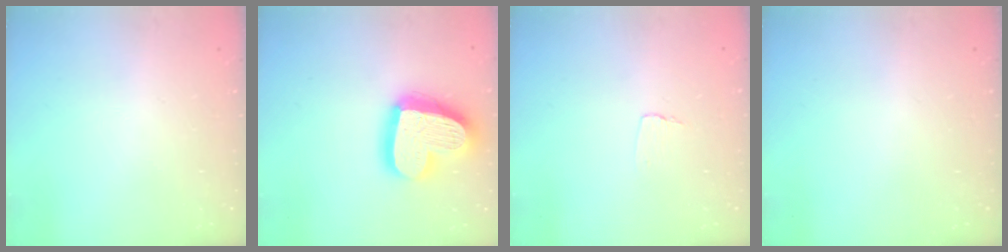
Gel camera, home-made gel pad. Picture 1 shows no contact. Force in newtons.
{"total": 21.6, "press": 21.5, "slide": 1.9}
{"total": 3.4, "press": 3.4, "slide": 0.3}
{"total": 0.0}